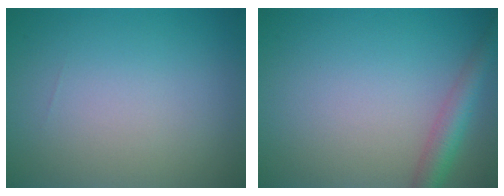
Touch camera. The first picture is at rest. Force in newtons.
{"total": 3.2, "press": 3.2, "slide": 0.1}